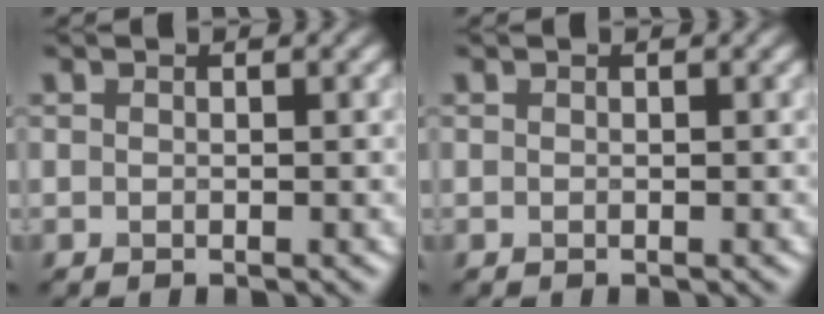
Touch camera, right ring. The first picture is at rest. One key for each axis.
{"total": 0.0}